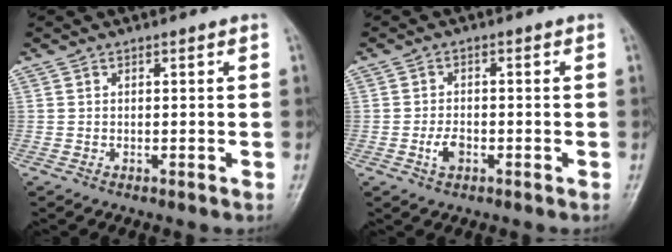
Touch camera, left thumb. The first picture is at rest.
{"total": 3.2, "force": [-1.2, 1.9, 2.2], "torque": [-0.041, 0.007, -0.022]}